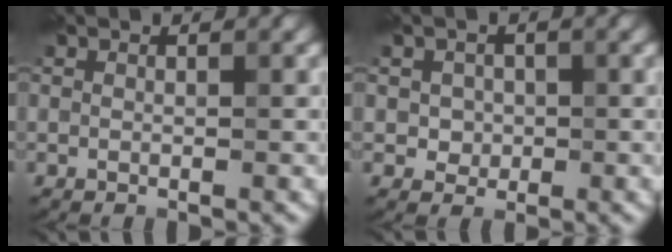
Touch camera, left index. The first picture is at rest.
{"total": 2.2, "force": [0.1, 1.9, 1.0], "torque": [-0.009, 0.006, 0.000]}